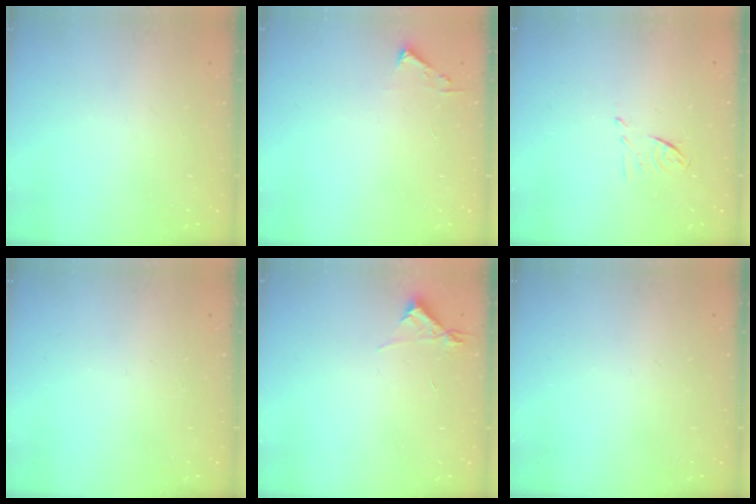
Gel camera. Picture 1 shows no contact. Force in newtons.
{"total": 2.4, "press": 2.4, "slide": 0.3}
{"total": 5.1, "press": 5.0, "slide": 1.1}
{"total": 0.0}
{"total": 5.0, "press": 4.9, "slide": 0.7}
{"total": 0.0}